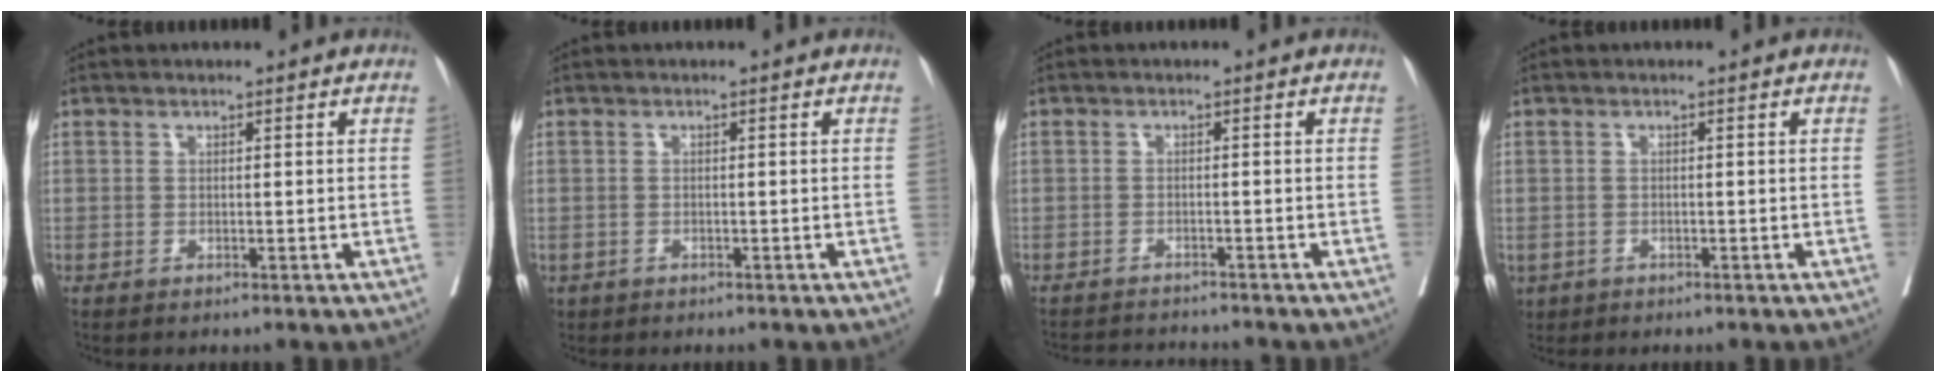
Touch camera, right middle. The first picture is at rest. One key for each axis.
{"total": 0.8, "fx": -0.5, "fy": 0.6, "fz": 0.1, "tx": -0.008, "ty": 0.002, "tz": -0.007}
{"total": 5.7, "fx": -5.6, "fy": 0.0, "fz": 0.9, "tx": -0.006, "ty": -0.006, "tz": -0.087}
{"total": 2.6, "fx": -1.6, "fy": 1.9, "fz": 0.6, "tx": -0.014, "ty": -0.002, "tz": -0.025}